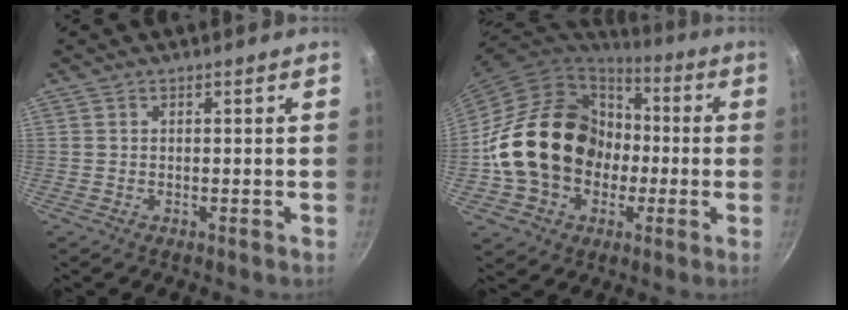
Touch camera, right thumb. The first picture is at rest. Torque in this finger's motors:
{"motor_torque": [0.00, 2.18, 1.49, -1.31, 0.49]}